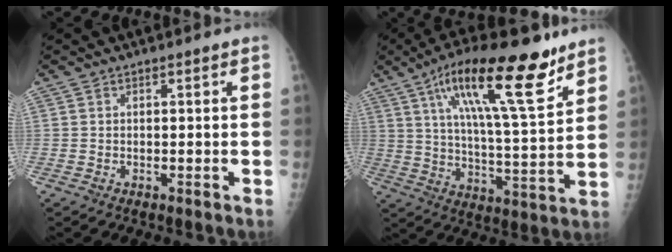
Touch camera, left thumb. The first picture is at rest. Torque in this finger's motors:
{"motor_torque": [0.55, 0.71, 1.79, -0.97, 0.47]}